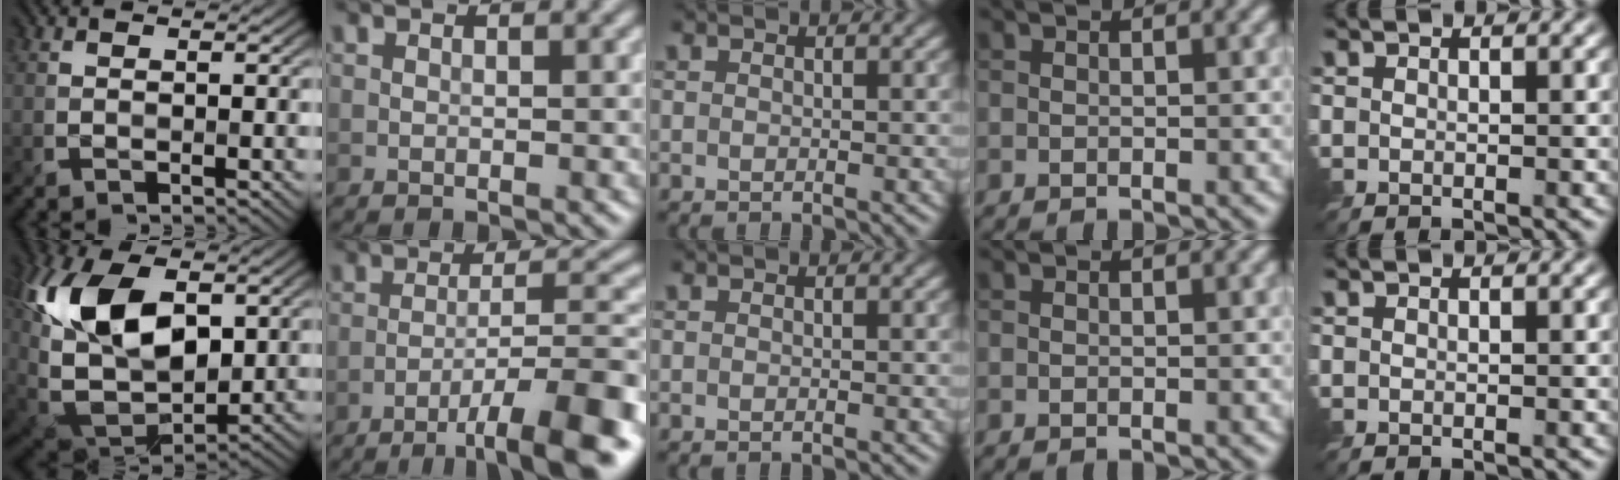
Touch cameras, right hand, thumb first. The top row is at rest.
{"thumb": {"total": 16.3, "force": [3.8, 10.0, 12.2], "torque": [-0.258, -0.007, 0.072]}, "index": {"total": 10.2, "force": [-6.3, 1.6, 7.9], "torque": [-0.118, 0.015, -0.096]}}